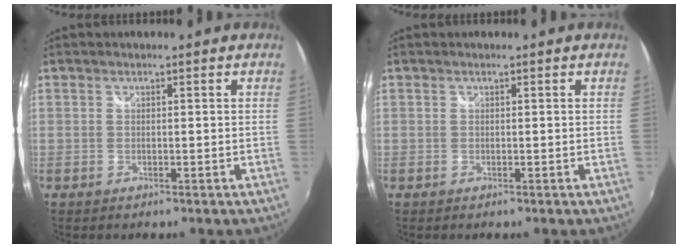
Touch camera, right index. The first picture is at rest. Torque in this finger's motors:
{"motor_torque": [0.00, 0.00, 0.00, 0.01]}